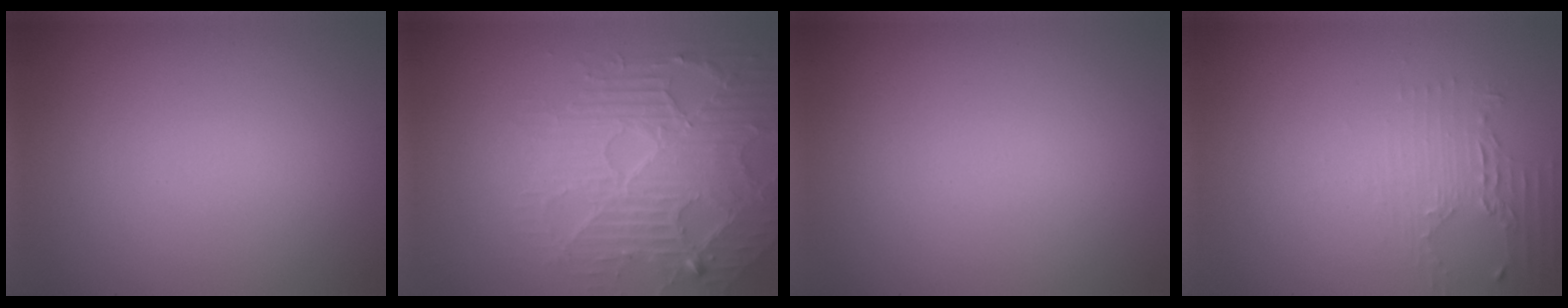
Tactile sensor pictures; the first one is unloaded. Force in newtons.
{"total": 4.5, "press": 4.5, "slide": 0.6}
{"total": 0.0}
{"total": 2.2, "press": 1.6, "slide": 1.5}